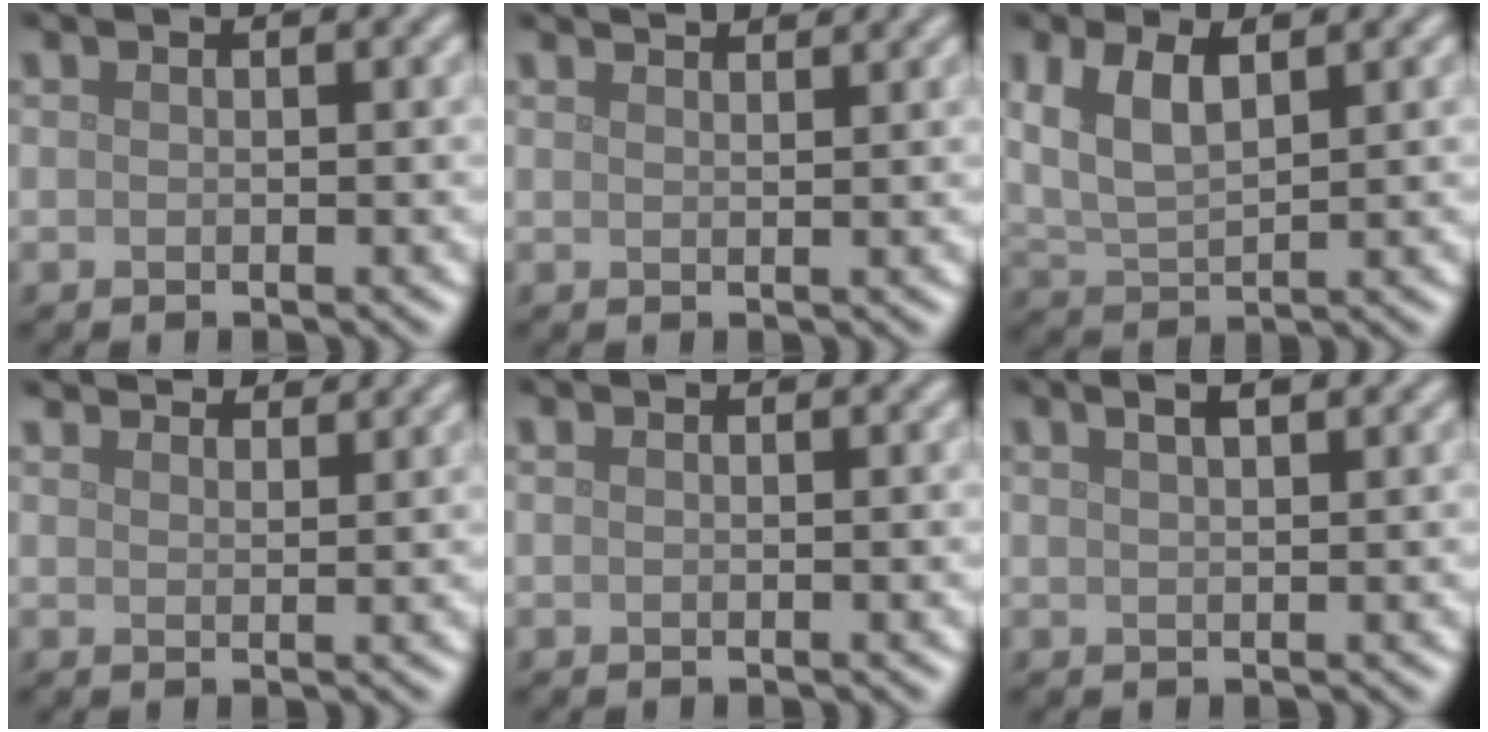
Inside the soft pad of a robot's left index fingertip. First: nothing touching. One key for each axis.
{"total": 3.1, "fx": 2.7, "fy": 0.9, "fz": 1.3, "tx": 0.001, "ty": 0.012, "tz": 0.013}
{"total": 4.8, "fx": 2.0, "fy": 2.2, "fz": 3.7, "tx": -0.087, "ty": 0.002, "tz": 0.038}
{"total": 4.8, "fx": 4.6, "fy": 0.6, "fz": 1.3, "tx": -0.024, "ty": 0.001, "tz": 0.060}
{"total": 0.0}
{"total": 3.3, "fx": 2.0, "fy": 1.3, "fz": 2.3, "tx": -0.012, "ty": 0.010, "tz": 0.008}